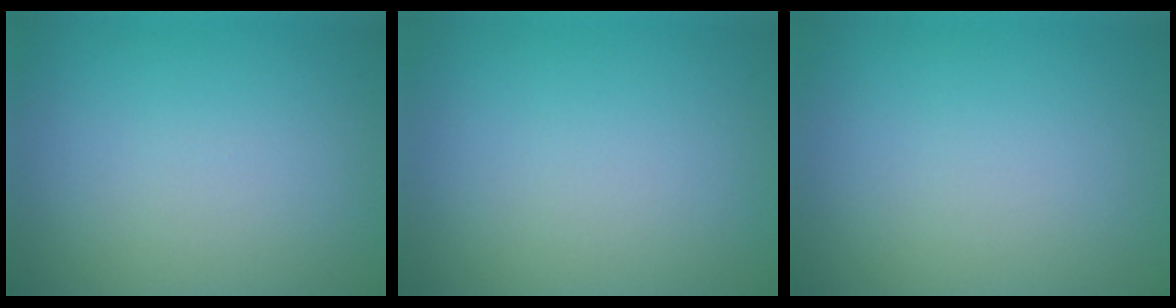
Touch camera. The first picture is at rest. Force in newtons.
{"total": 0.0}
{"total": 0.0}